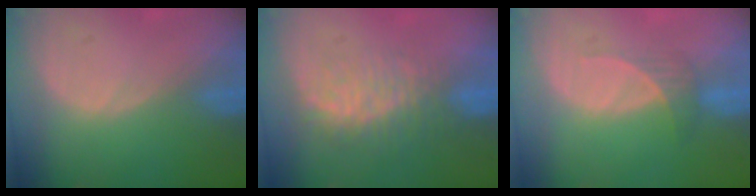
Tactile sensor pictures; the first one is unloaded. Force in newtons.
{"total": 8.0, "press": 7.4, "slide": 3.0}
{"total": 2.5, "press": 2.3, "slide": 0.9}